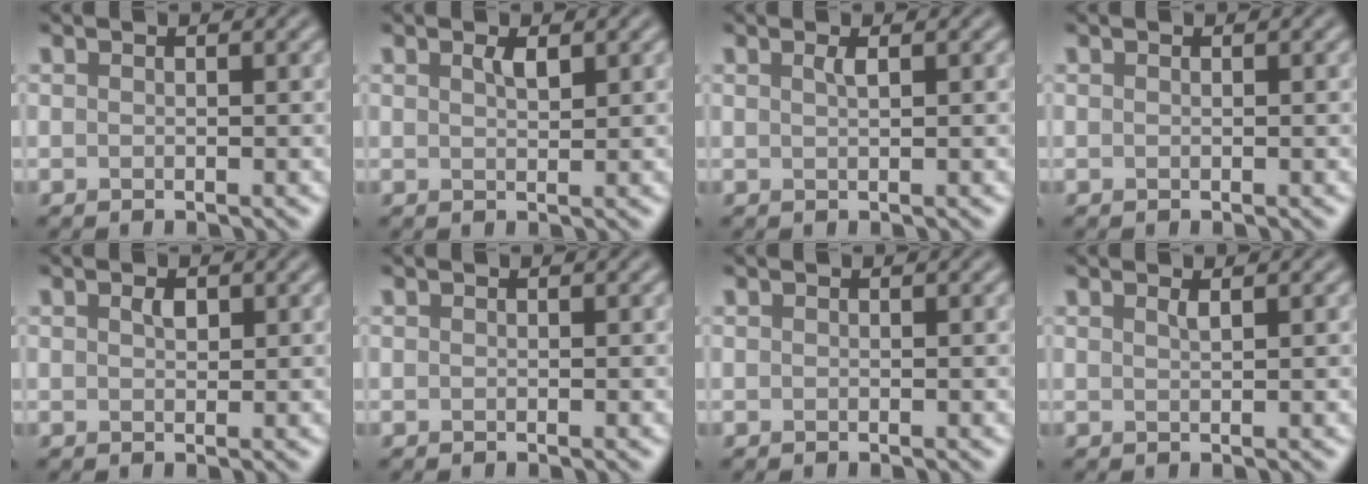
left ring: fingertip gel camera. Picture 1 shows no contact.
{"total": 1.2, "force": [0.7, 0.3, 0.9], "torque": [-0.019, -0.002, 0.013]}
{"total": 1.0, "force": [0.4, 0.3, 0.8], "torque": [-0.011, 0.000, 0.006]}
{"total": 0.0}
{"total": 1.0, "force": [0.5, 0.6, 0.7], "torque": [-0.014, 0.000, 0.008]}
{"total": 0.0}
{"total": 0.0}
{"total": 0.8, "force": [0.5, 0.2, 0.6], "torque": [-0.005, 0.000, 0.008]}